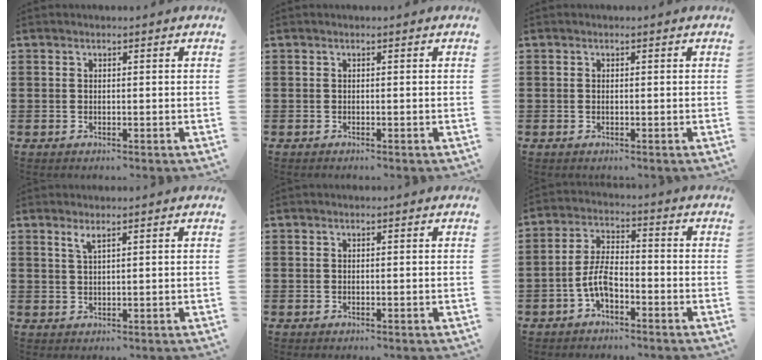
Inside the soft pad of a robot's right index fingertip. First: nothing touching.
{"total": 0.0}
{"total": 0.5, "force": [0.0, 0.2, 0.5], "torque": [-0.011, -0.002, 0.000]}
{"total": 1.8, "force": [1.2, 0.2, 1.3], "torque": [-0.028, 0.001, 0.020]}
{"total": 0.0}
{"total": 5.9, "force": [-2.6, 2.6, 4.7], "torque": [-0.116, 0.001, -0.058]}